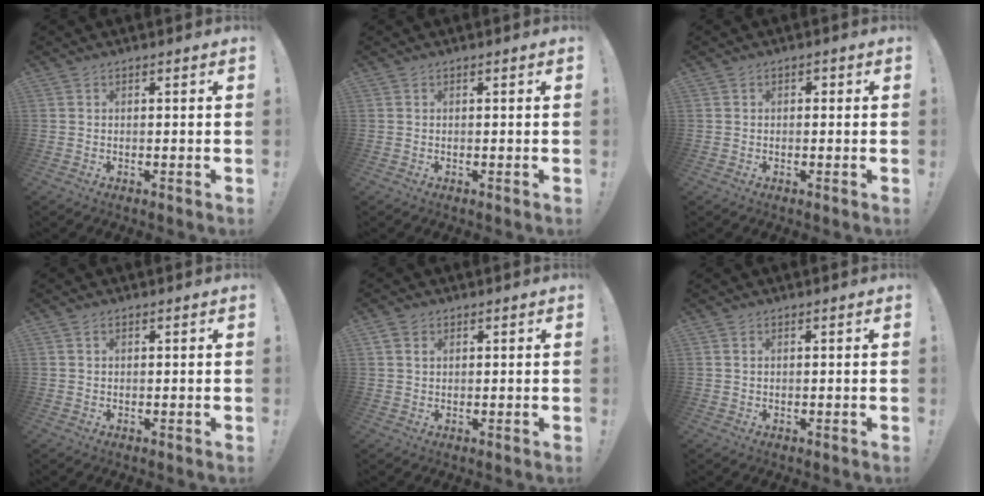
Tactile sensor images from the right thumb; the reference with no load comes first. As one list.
[{"total": 0.0}, {"total": 1.1, "force": [-0.5, 0.9, 0.2], "torque": [-0.003, 0.004, -0.011]}, {"total": 0.8, "force": [0.4, 0.6, 0.3], "torque": [-0.007, 0.003, 0.007]}, {"total": 2.3, "force": [1.0, 1.7, 1.1], "torque": [-0.023, 0.003, 0.020]}, {"total": 0.8, "force": [0.5, 0.5, 0.5], "torque": [-0.008, -0.001, 0.009]}]